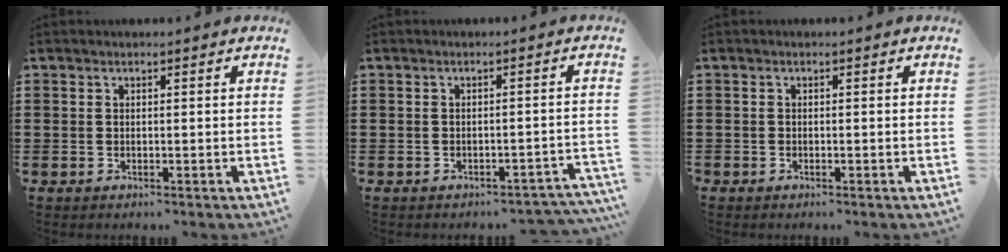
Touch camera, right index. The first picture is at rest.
{"total": 1.8, "force": [-1.7, 0.3, 0.4], "torque": [-0.013, 0.002, -0.037]}
{"total": 0.5, "force": [-0.5, 0.2, 0.0], "torque": [0.000, 0.000, -0.010]}